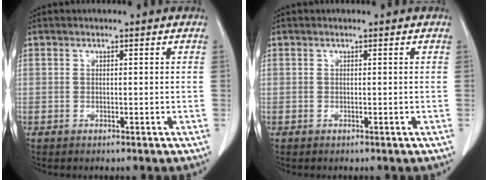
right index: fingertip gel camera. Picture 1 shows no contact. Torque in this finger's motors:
{"motor_torque": [0.00, 0.00, 0.00, 0.00]}